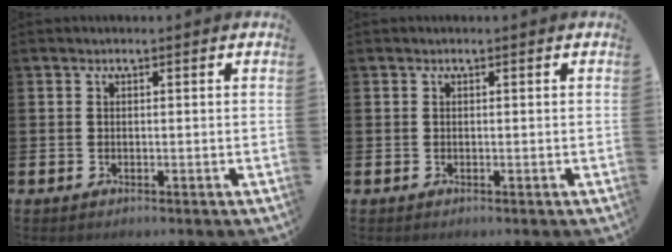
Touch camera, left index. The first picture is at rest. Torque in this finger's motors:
{"motor_torque": [0.00, 0.00, 0.00, 0.00]}